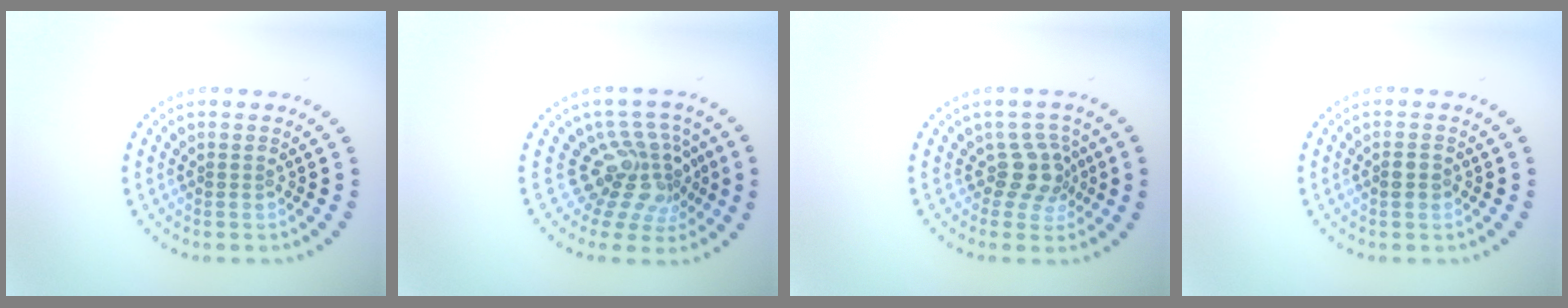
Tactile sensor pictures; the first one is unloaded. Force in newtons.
{"total": 4.5, "press": 3.0, "slide": 3.4}
{"total": 2.8, "press": 2.2, "slide": 1.8}
{"total": 1.3, "press": 1.3, "slide": 0.2}